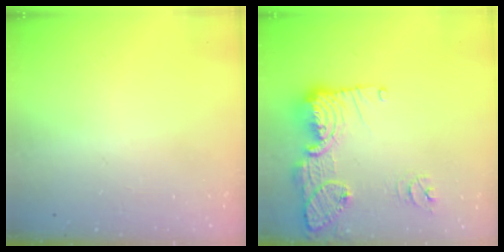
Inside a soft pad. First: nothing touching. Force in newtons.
{"total": 17.6, "press": 17.3, "slide": 3.3}